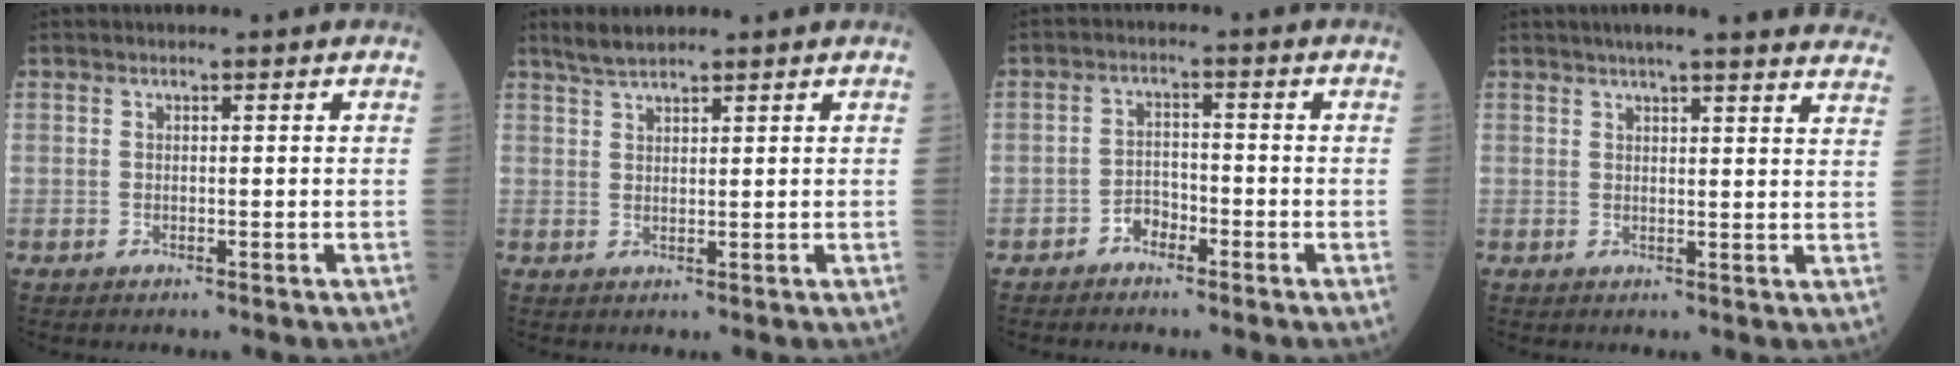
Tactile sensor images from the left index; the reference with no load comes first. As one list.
[{"total": 3.0, "force": [2.7, 0.3, 1.3], "torque": [-0.031, 0.014, 0.056]}, {"total": 2.7, "force": [-2.0, 1.5, 1.0], "torque": [-0.016, 0.006, -0.037]}, {"total": 20.9, "force": [19.2, 1.3, 8.4], "torque": [-0.107, -0.017, 0.215]}]